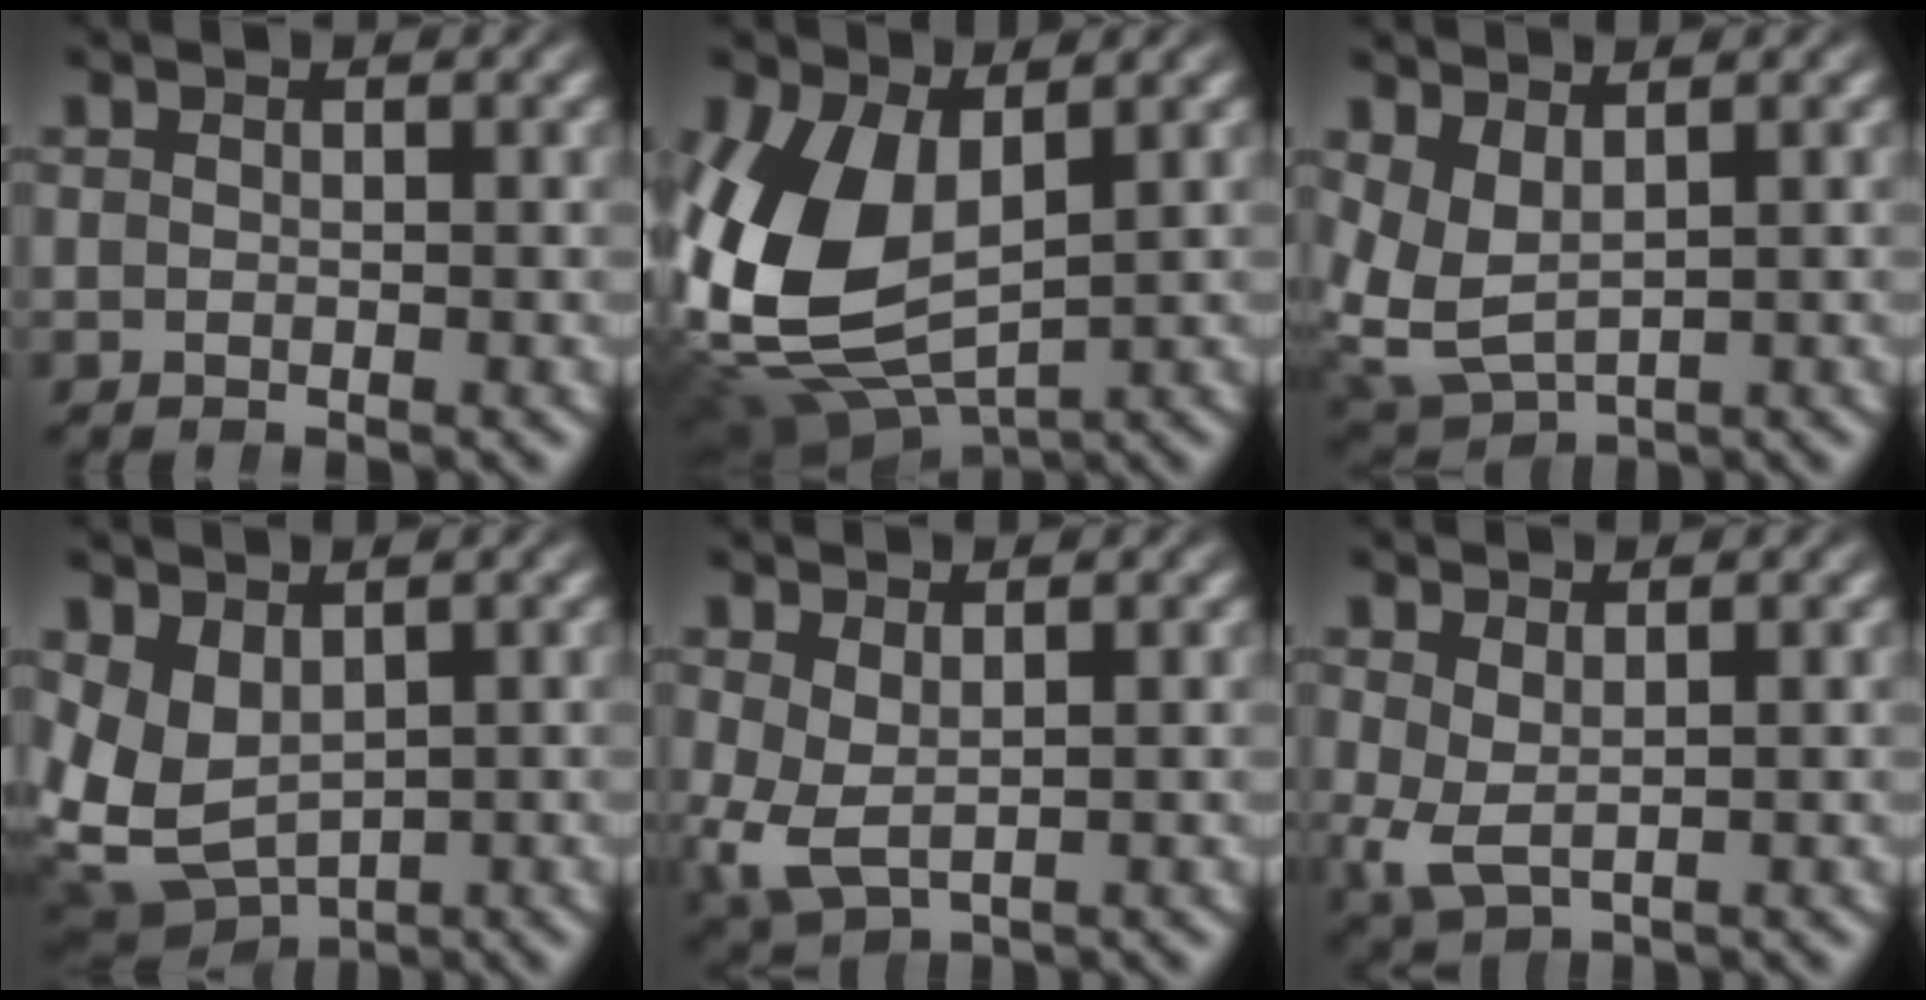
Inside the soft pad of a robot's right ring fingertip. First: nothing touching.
{"total": 10.3, "force": [-0.5, 7.5, 7.0], "torque": [-0.186, -0.055, 0.024]}
{"total": 6.5, "force": [0.6, 5.7, 3.1], "torque": [-0.115, -0.041, 0.027]}
{"total": 9.4, "force": [-0.6, 8.1, 4.8], "torque": [-0.148, -0.050, 0.009]}
{"total": 3.5, "force": [-0.2, 2.8, 2.2], "torque": [-0.075, -0.035, 0.018]}
{"total": 2.3, "force": [0.2, 1.5, 1.8], "torque": [-0.052, -0.027, 0.021]}